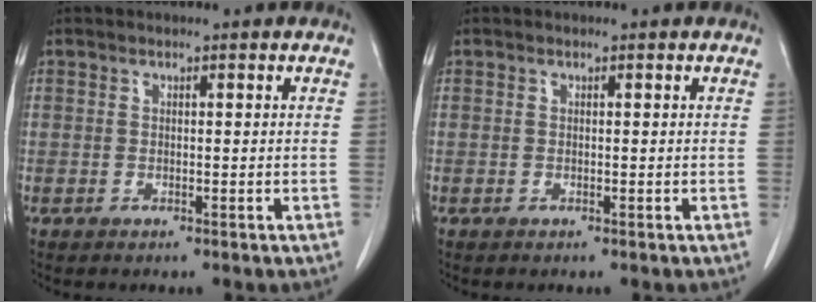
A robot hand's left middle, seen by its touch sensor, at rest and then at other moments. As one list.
[{"total": 0.0}]